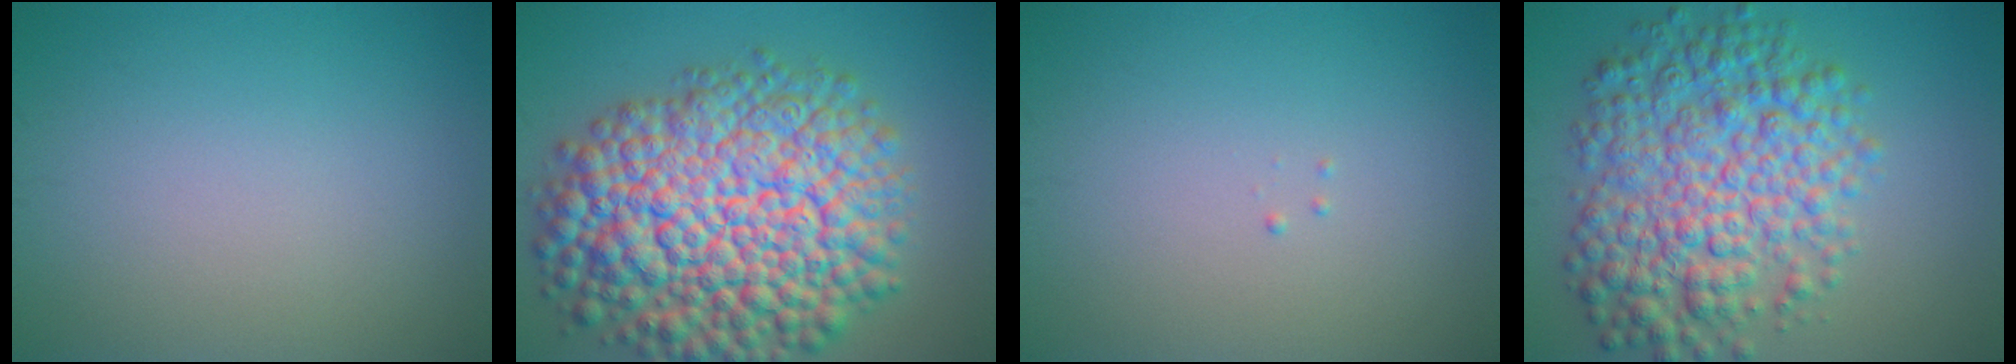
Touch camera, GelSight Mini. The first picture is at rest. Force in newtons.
{"total": 15.5, "press": 15.5, "slide": 0.6}
{"total": 0.0}
{"total": 9.1, "press": 9.1, "slide": 0.1}